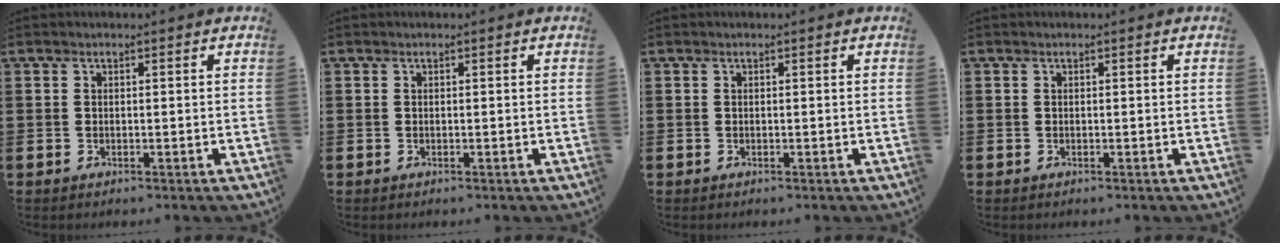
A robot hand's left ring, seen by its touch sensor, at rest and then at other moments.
{"total": 0.0}
{"total": 0.0}
{"total": 0.0}